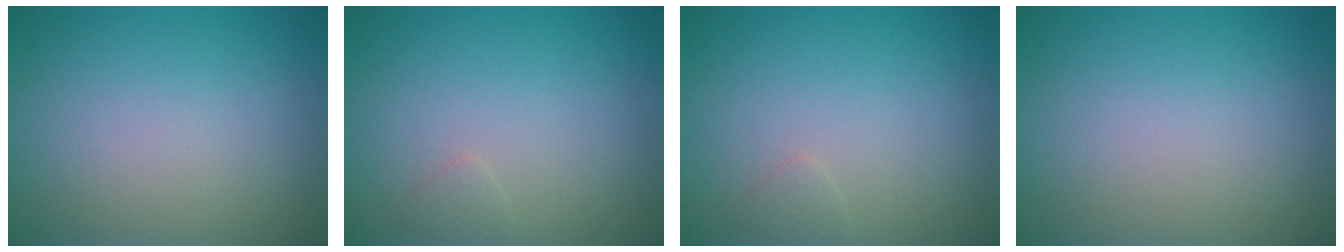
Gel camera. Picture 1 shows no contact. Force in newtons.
{"total": 0.6, "press": 0.6, "slide": 0.0}
{"total": 0.6, "press": 0.6, "slide": 0.0}
{"total": 0.0}